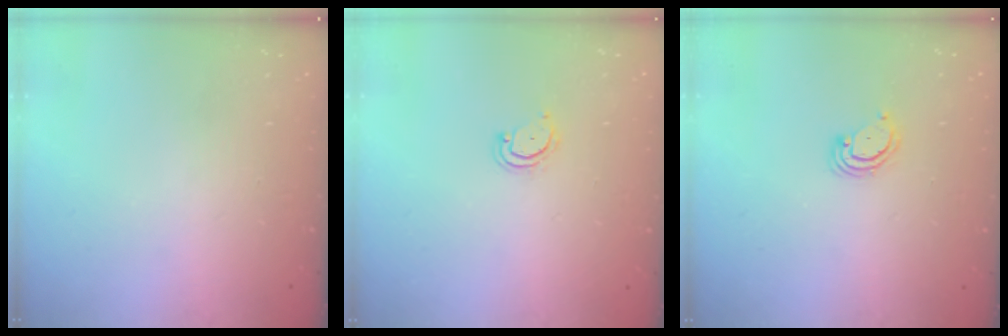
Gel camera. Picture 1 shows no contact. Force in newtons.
{"total": 3.4, "press": 3.4, "slide": 0.2}
{"total": 2.9, "press": 2.9, "slide": 0.3}